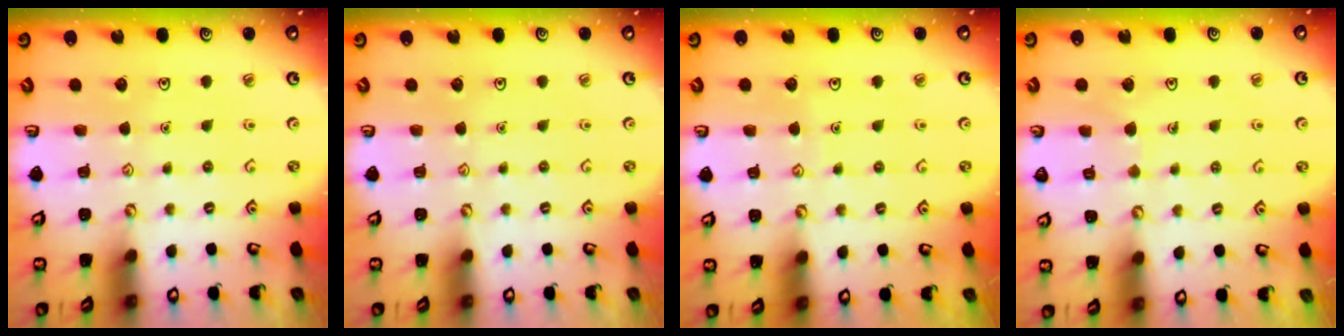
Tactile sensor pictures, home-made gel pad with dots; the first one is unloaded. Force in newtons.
{"total": 0.0}
{"total": 2.6, "press": 2.5, "slide": 0.3}
{"total": 5.2, "press": 5.2, "slide": 0.3}